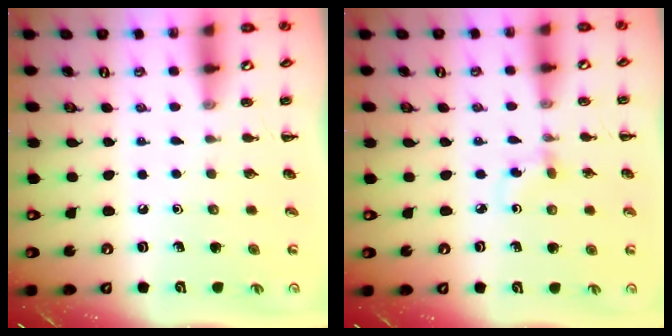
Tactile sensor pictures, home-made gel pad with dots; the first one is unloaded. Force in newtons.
{"total": 2.5, "press": 2.2, "slide": 1.1}